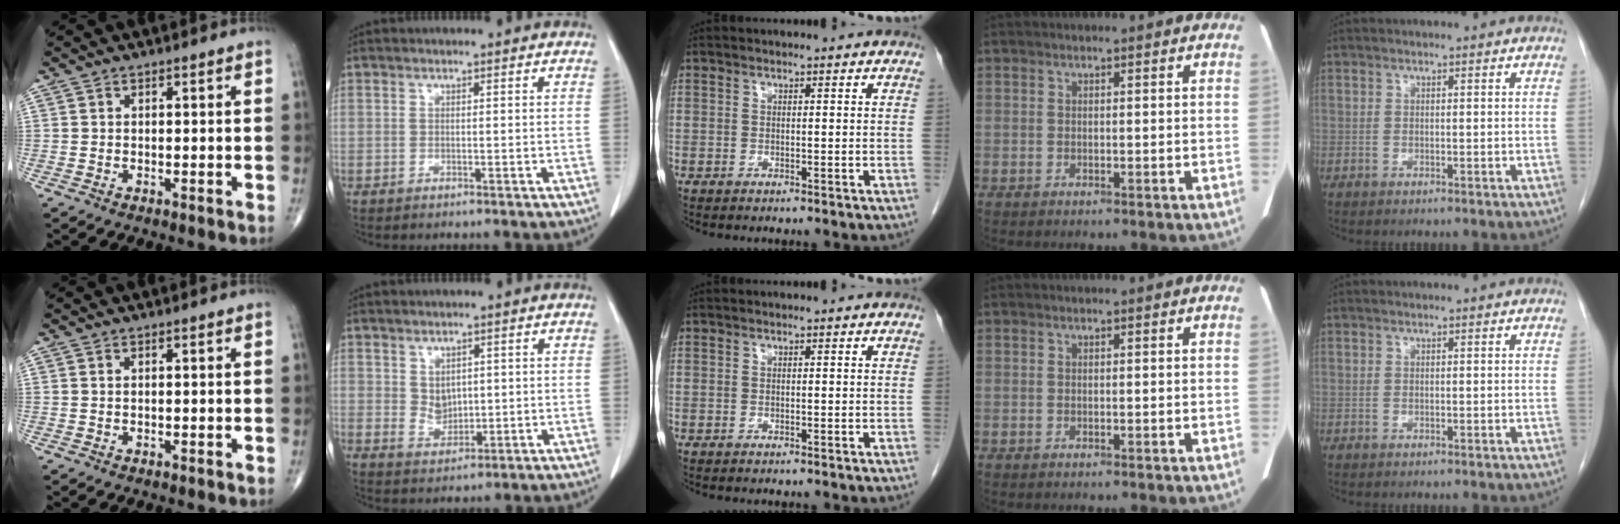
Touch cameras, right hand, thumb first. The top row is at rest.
{"index": {"total": 3.3, "force": [1.1, 2.5, 1.9], "torque": [-0.034, -0.001, 0.033]}}